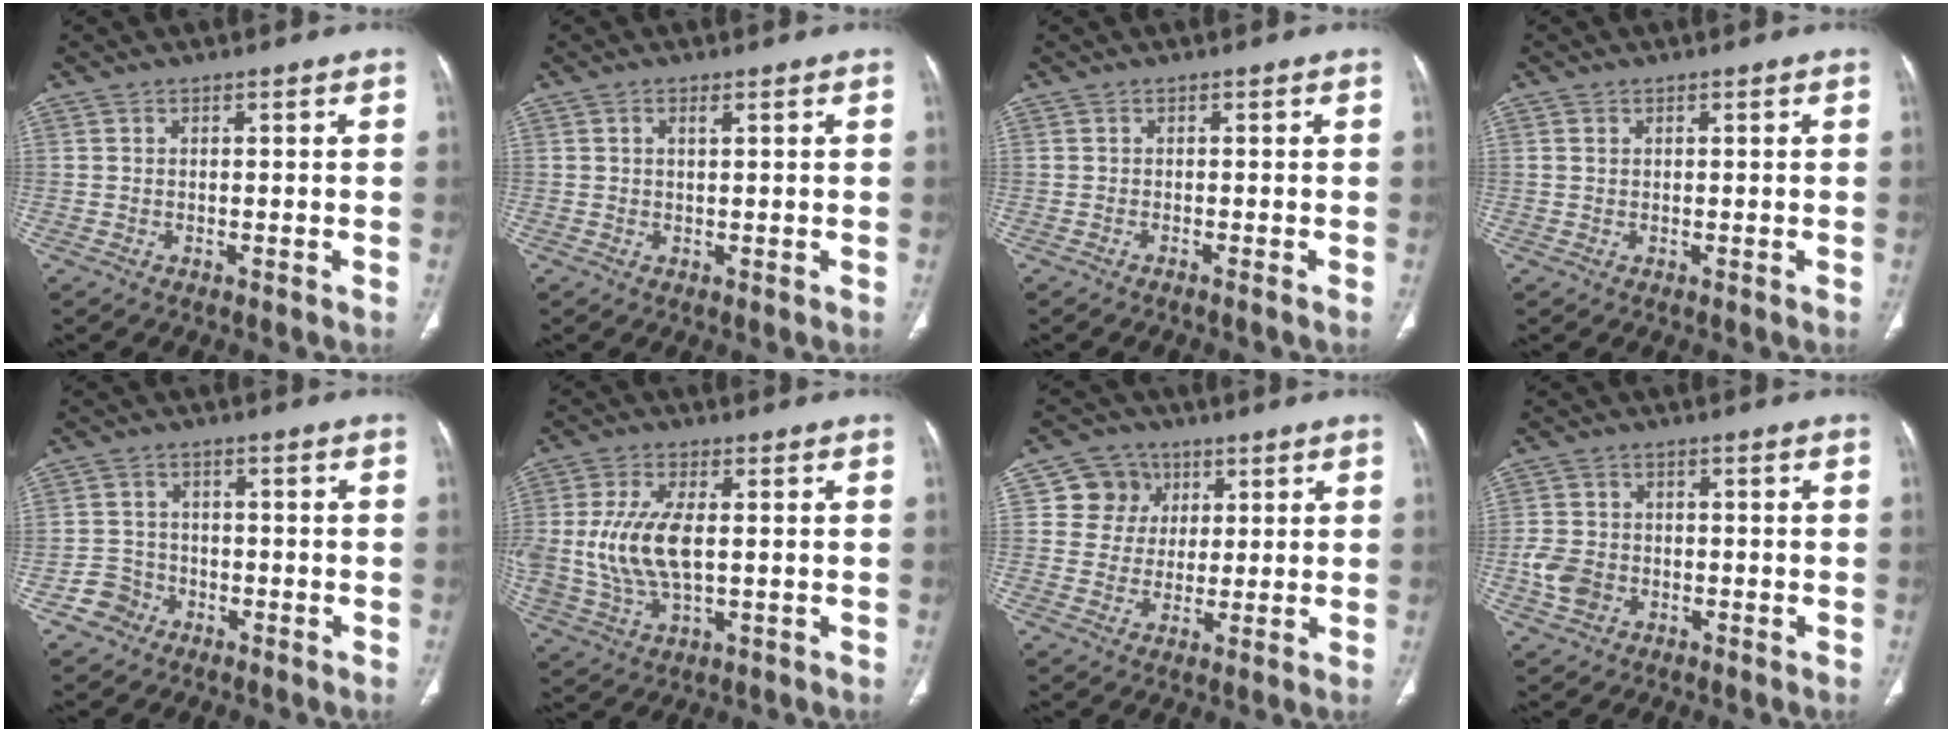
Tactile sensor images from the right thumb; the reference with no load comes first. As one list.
[{"total": 1.3, "force": [0.6, 0.5, 1.0], "torque": [-0.022, 0.002, 0.010]}, {"total": 0.8, "force": [-0.6, -0.2, 0.4], "torque": [-0.007, 0.002, -0.011]}, {"total": 1.0, "force": [0.3, 0.8, 0.6], "torque": [-0.011, 0.000, 0.008]}, {"total": 4.3, "force": [-2.3, 3.7, 0.2], "torque": [0.018, 0.024, -0.045]}, {"total": 12.4, "force": [0.5, 6.1, 10.7], "torque": [-0.235, -0.002, 0.018]}, {"total": 7.5, "force": [2.4, 7.0, 1.2], "torque": [0.017, 0.000, 0.038]}, {"total": 5.7, "force": [-1.8, 4.6, 2.9], "torque": [-0.053, 0.014, -0.032]}]